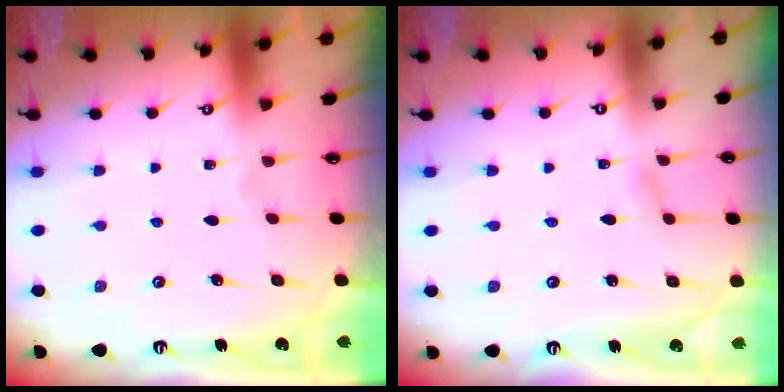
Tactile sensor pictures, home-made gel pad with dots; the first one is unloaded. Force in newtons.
{"total": 2.1, "press": 2.1, "slide": 0.3}